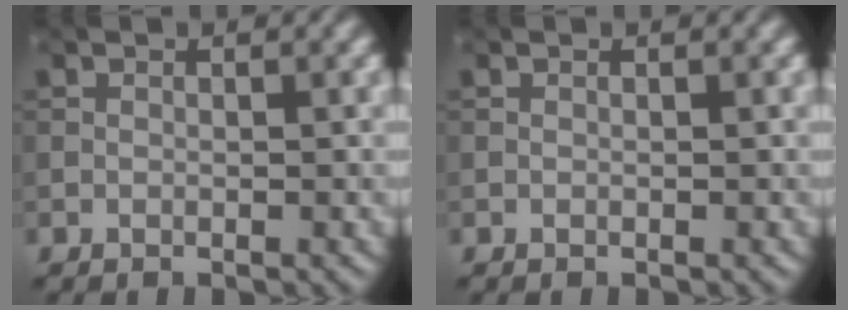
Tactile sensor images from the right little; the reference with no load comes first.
{"total": 0.0}